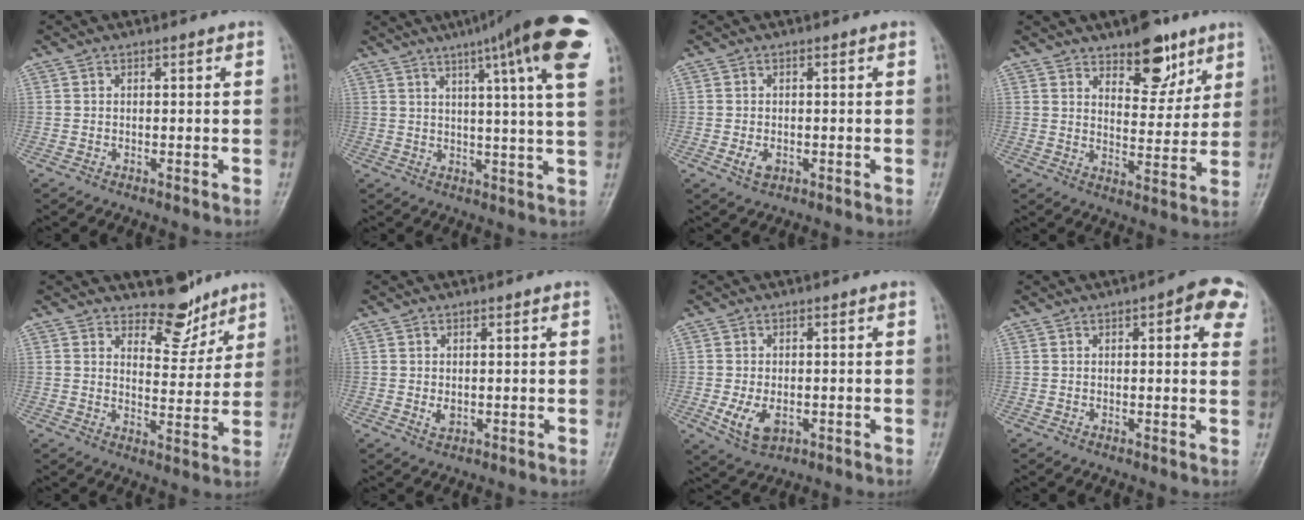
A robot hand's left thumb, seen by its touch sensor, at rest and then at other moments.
{"total": 18.7, "force": [9.8, 1.9, 15.9], "torque": [-0.216, -0.016, 0.120]}
{"total": 2.3, "force": [-0.6, 1.6, 1.6], "torque": [-0.027, -0.002, -0.009]}
{"total": 10.8, "force": [7.0, 5.1, 6.4], "torque": [-0.056, -0.045, 0.108]}
{"total": 6.9, "force": [5.9, 3.2, 1.6], "torque": [0.007, -0.051, 0.098]}
{"total": 1.7, "force": [0.1, 1.1, 1.2], "torque": [-0.016, -0.004, 0.007]}
{"total": 5.5, "force": [-1.3, 3.4, 4.1], "torque": [-0.074, -0.010, -0.015]}
{"total": 8.0, "force": [3.3, 2.8, 6.7], "torque": [-0.051, -0.001, 0.028]}